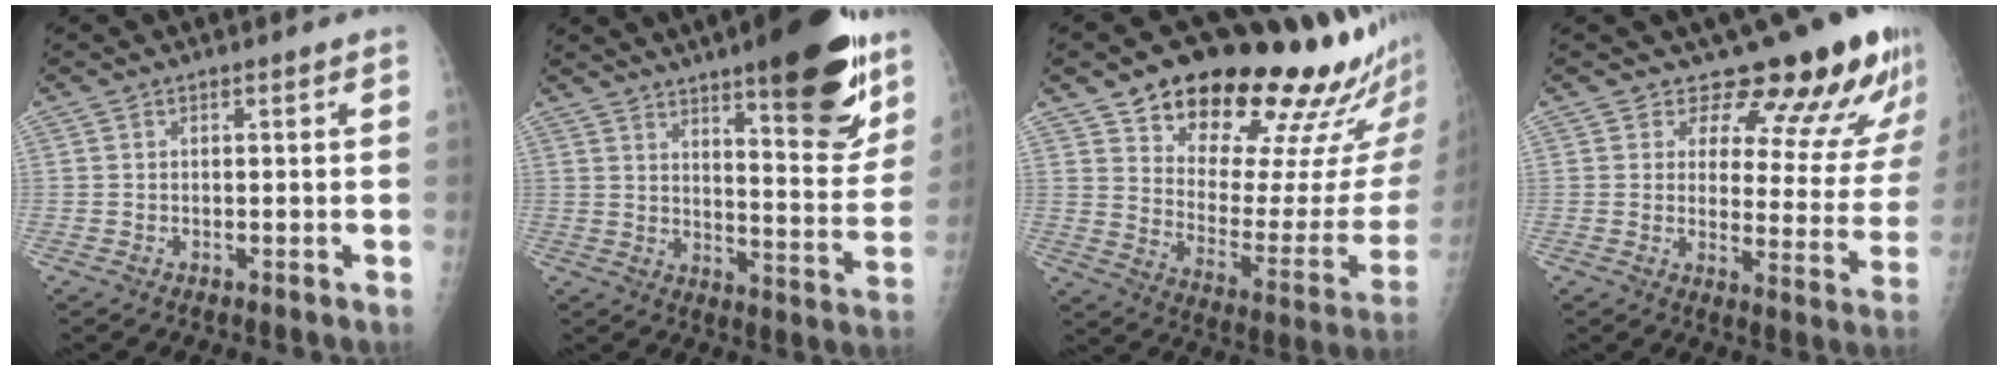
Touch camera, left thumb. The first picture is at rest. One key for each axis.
{"total": 20.3, "fx": 12.6, "fy": 5.1, "fz": 15.1, "tx": -0.170, "ty": -0.072, "tz": 0.180}
{"total": 27.3, "fx": 20.5, "fy": 8.4, "fz": 15.9, "tx": -0.191, "ty": -0.108, "tz": 0.288}
{"total": 15.6, "fx": 13.3, "fy": 5.6, "fz": 5.9, "tx": -0.027, "ty": -0.105, "tz": 0.147}